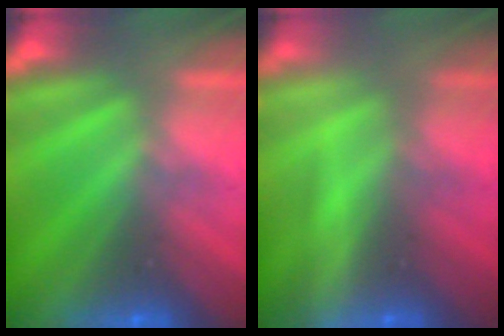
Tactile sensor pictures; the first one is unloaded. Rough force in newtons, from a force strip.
{"total": 2.3}